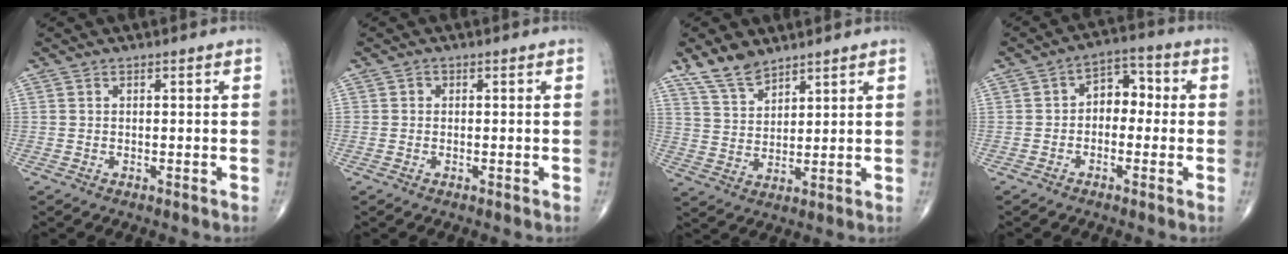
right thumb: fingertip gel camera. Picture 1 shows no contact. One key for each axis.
{"total": 0.9, "fx": 0.0, "fy": 0.8, "fz": 0.3, "tx": 0.003, "ty": 0.003, "tz": -0.002}
{"total": 6.9, "fx": 5.5, "fy": 3.2, "fz": 2.8, "tx": -0.038, "ty": -0.027, "tz": 0.111}
{"total": 6.5, "fx": -0.3, "fy": 4.7, "fz": 4.5, "tx": -0.031, "ty": 0.029, "tz": -0.021}